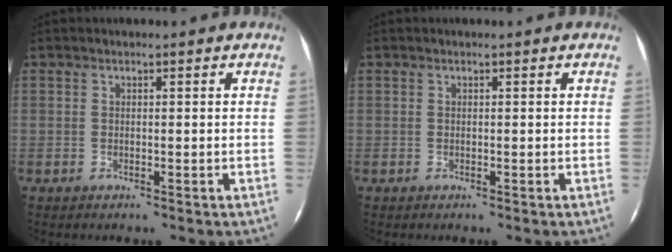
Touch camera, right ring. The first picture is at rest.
{"total": 0.0}